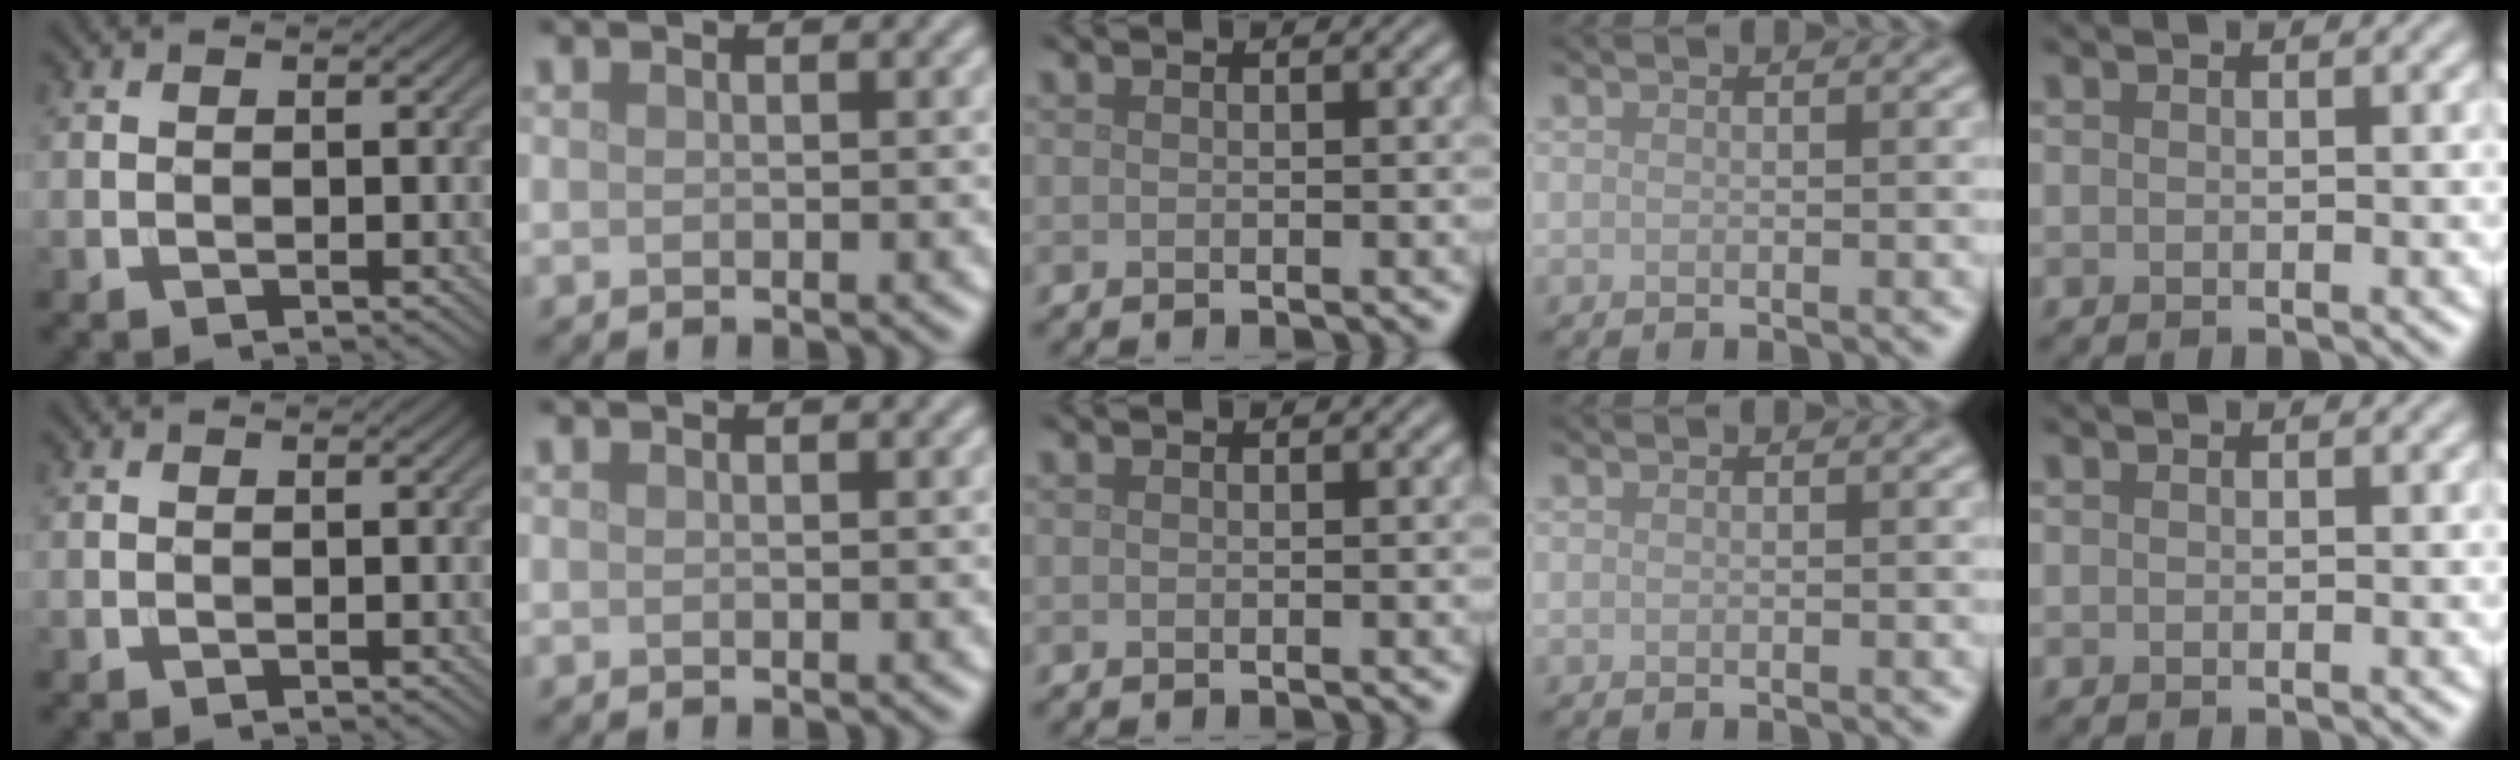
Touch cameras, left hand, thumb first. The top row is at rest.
{}